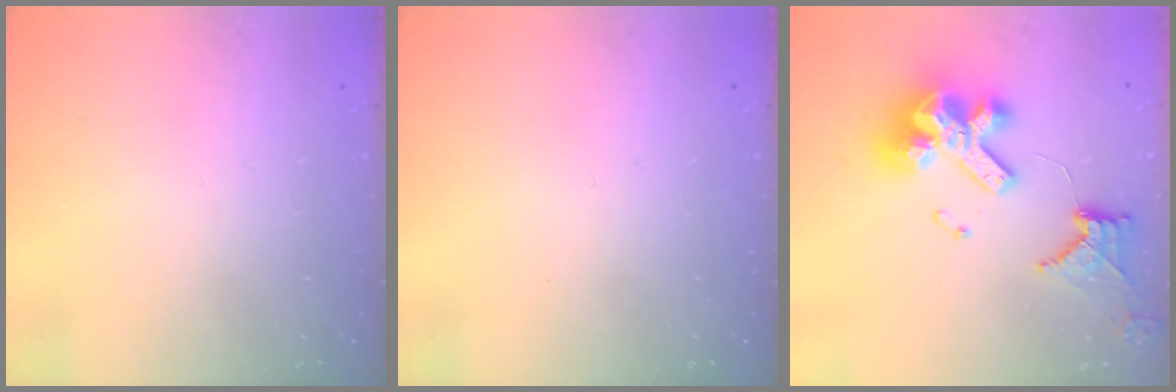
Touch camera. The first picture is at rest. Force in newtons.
{"total": 0.0}
{"total": 16.7, "press": 16.6, "slide": 1.9}